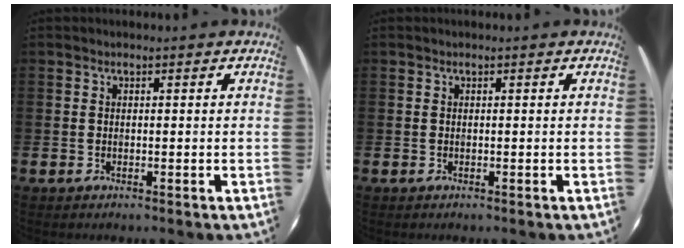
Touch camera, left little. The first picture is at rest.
{"total": 0.0}